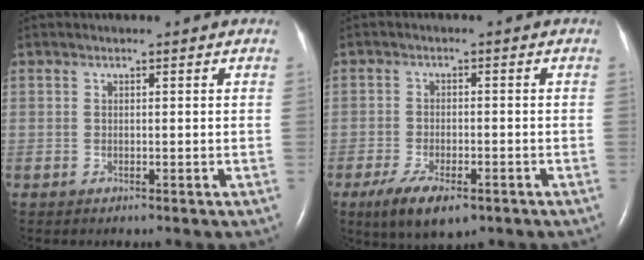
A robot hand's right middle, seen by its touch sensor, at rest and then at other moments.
{"total": 7.4, "force": [-4.6, 2.7, 5.1], "torque": [-0.095, -0.012, -0.073]}